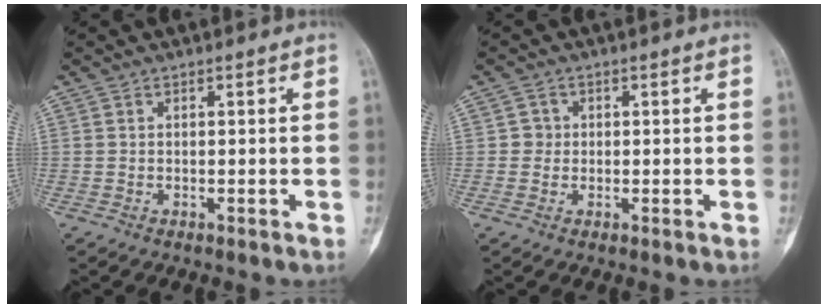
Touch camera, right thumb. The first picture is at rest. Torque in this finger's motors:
{"motor_torque": [0.04, -0.19, 0.39, -0.12, -0.02]}